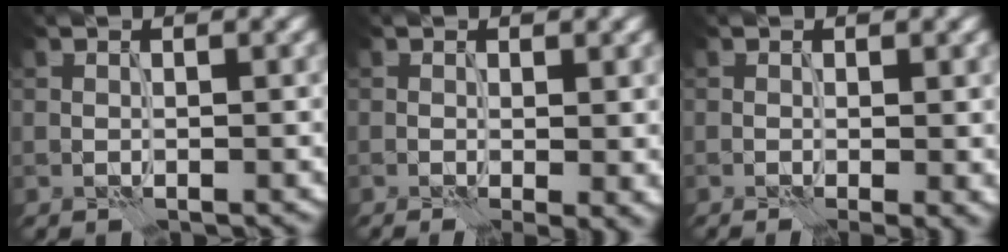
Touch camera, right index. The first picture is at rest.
{"total": 2.7, "force": [-0.4, 0.6, 2.6], "torque": [-0.035, -0.006, -0.005]}
{"total": 2.0, "force": [-0.3, 0.3, 1.9], "torque": [-0.026, -0.005, -0.005]}